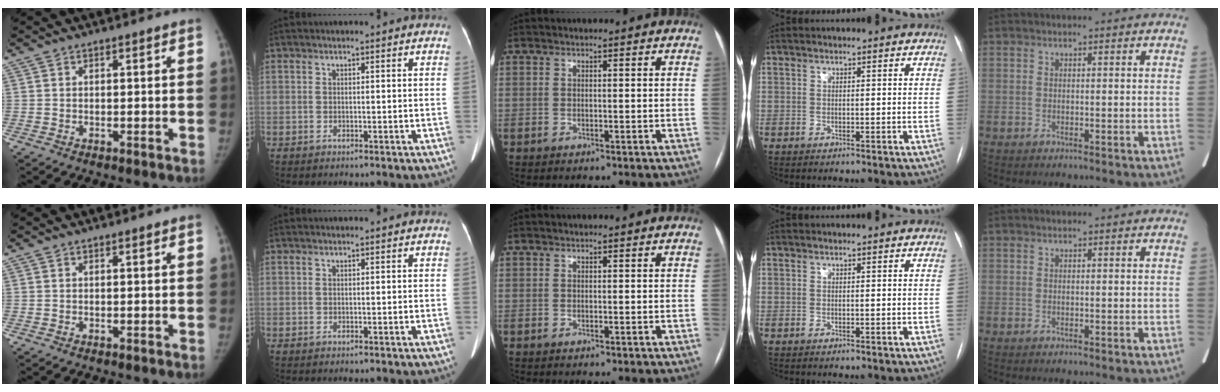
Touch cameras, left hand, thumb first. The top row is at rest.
{}